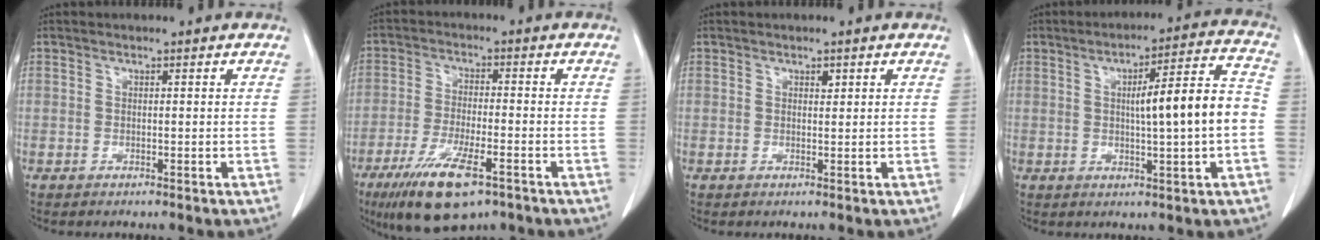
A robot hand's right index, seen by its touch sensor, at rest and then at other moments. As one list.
[{"total": 11.7, "force": [-7.0, 2.9, 8.9], "torque": [-0.166, -0.024, -0.116]}, {"total": 0.7, "force": [0.4, 0.4, 0.4], "torque": [-0.006, -0.003, 0.006]}, {"total": 10.8, "force": [-0.4, 0.6, 10.8], "torque": [-0.157, 0.020, -0.005]}]